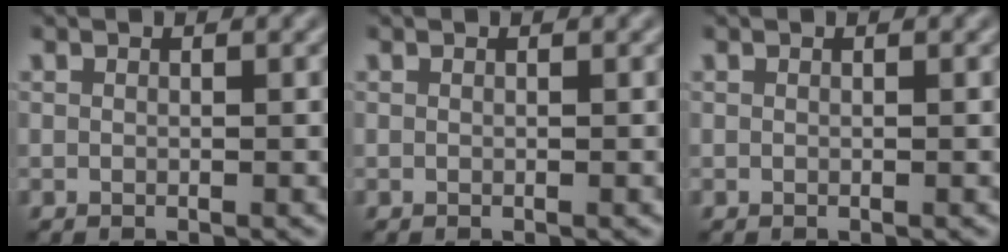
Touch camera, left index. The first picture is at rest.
{"total": 0.0}
{"total": 0.0}